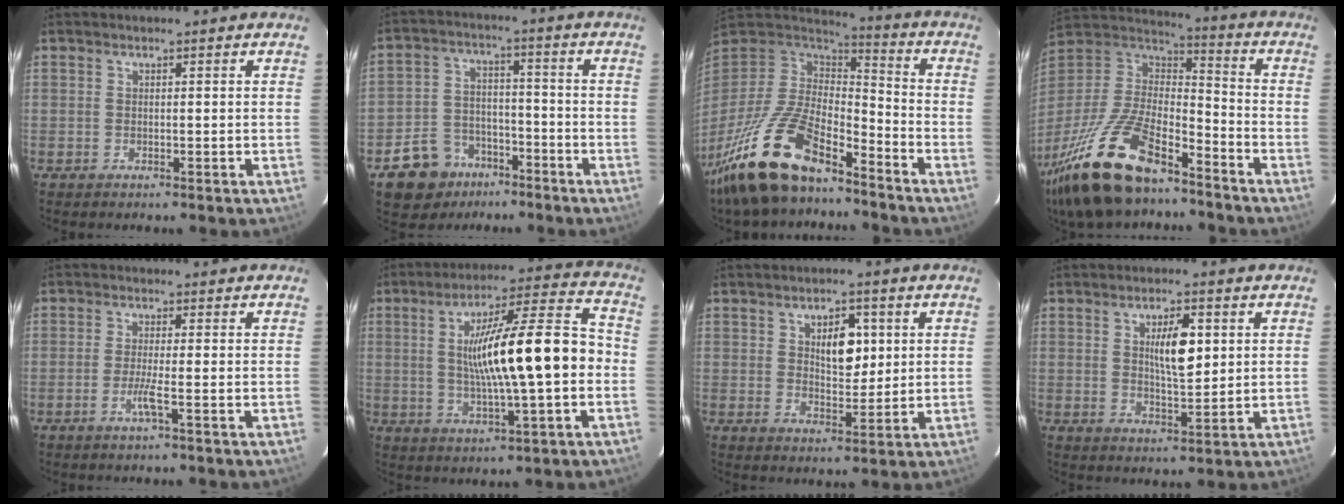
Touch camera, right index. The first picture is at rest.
{"total": 9.2, "force": [-5.7, 6.7, 2.8], "torque": [-0.057, 0.016, -0.091]}
{"total": 19.6, "force": [-14.2, 6.2, 12.0], "torque": [-0.260, -0.016, -0.268]}
{"total": 21.7, "force": [-15.3, 6.9, 13.8], "torque": [-0.307, -0.021, -0.286]}
{"total": 2.6, "force": [-1.0, -0.4, 2.3], "torque": [-0.050, -0.005, -0.023]}
{"total": 16.9, "force": [-0.7, 1.6, 16.8], "torque": [-0.273, 0.021, -0.010]}
{"total": 6.0, "force": [1.8, 2.9, 4.9], "torque": [-0.076, 0.004, 0.035]}
{"total": 6.5, "force": [1.7, 1.7, 6.0], "torque": [-0.103, 0.001, 0.033]}